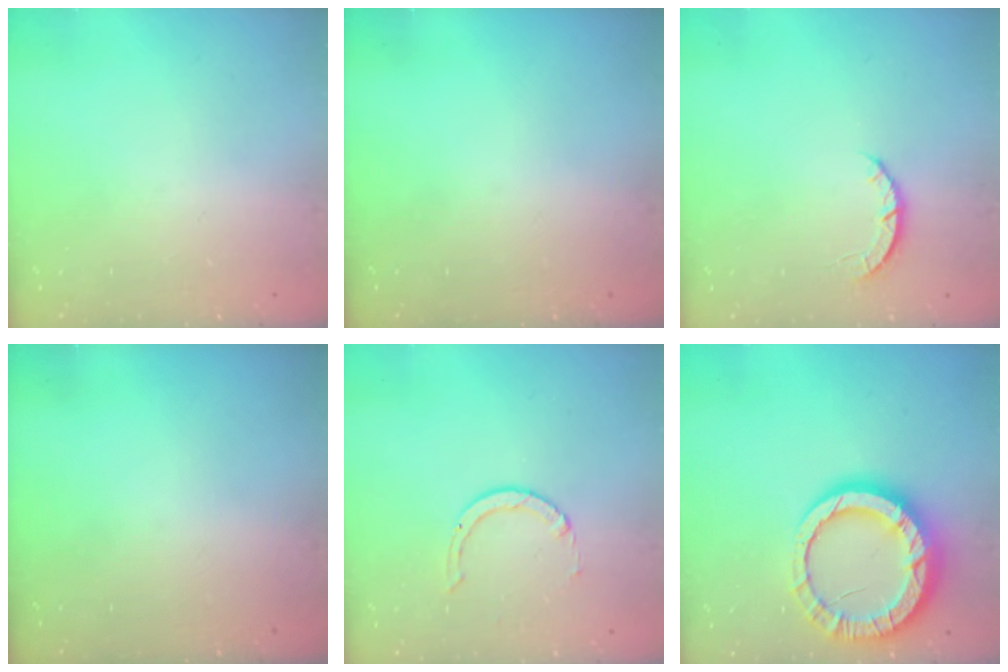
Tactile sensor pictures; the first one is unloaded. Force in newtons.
{"total": 0.0}
{"total": 2.7, "press": 2.6, "slide": 0.4}
{"total": 0.0}
{"total": 2.0, "press": 2.0, "slide": 0.2}
{"total": 17.0, "press": 16.9, "slide": 1.6}